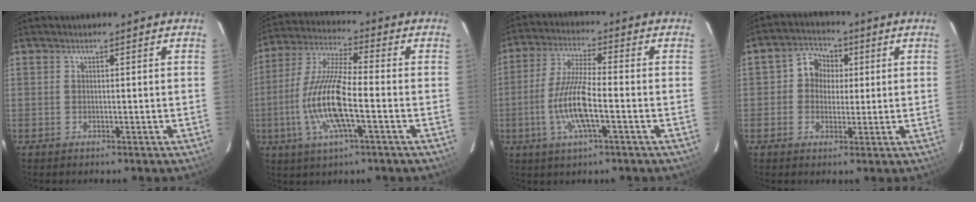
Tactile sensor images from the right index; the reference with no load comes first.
{"total": 13.7, "force": [-3.5, 2.4, 13.1], "torque": [-0.272, -0.003, -0.070]}
{"total": 10.5, "force": [-3.0, 1.7, 9.9], "torque": [-0.204, -0.002, -0.060]}
{"total": 5.9, "force": [0.5, 5.5, 2.1], "torque": [-0.028, 0.023, 0.002]}